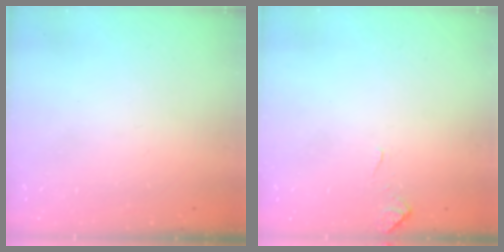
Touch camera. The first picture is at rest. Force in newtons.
{"total": 0.0}